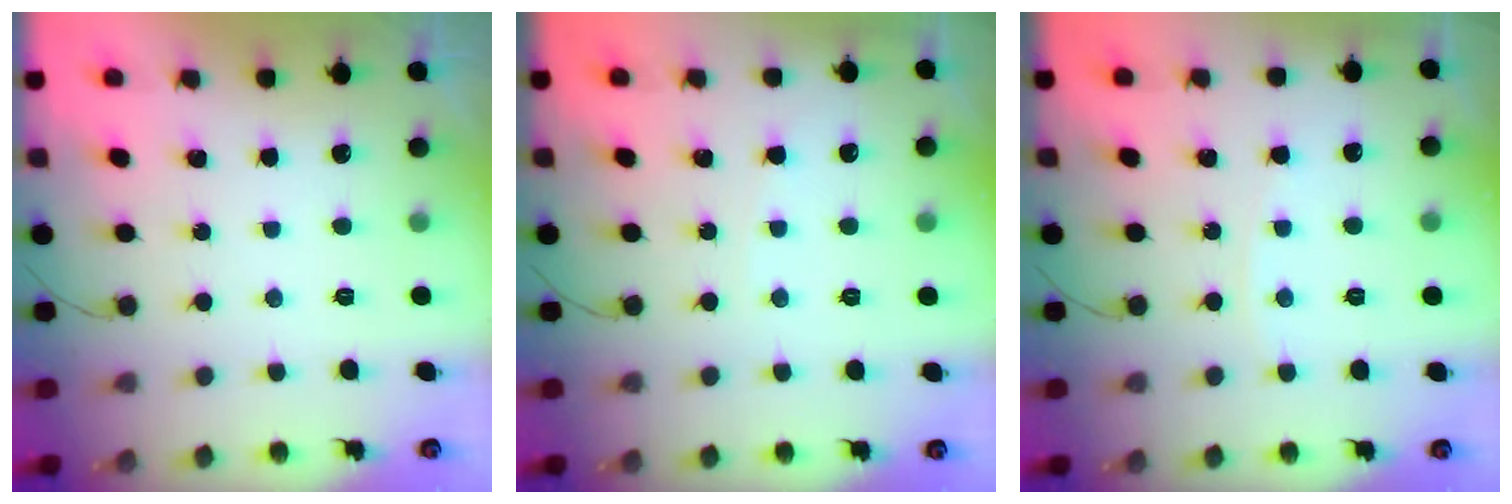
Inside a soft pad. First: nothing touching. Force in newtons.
{"total": 2.5, "press": 2.5, "slide": 0.3}
{"total": 2.6, "press": 2.6, "slide": 0.2}